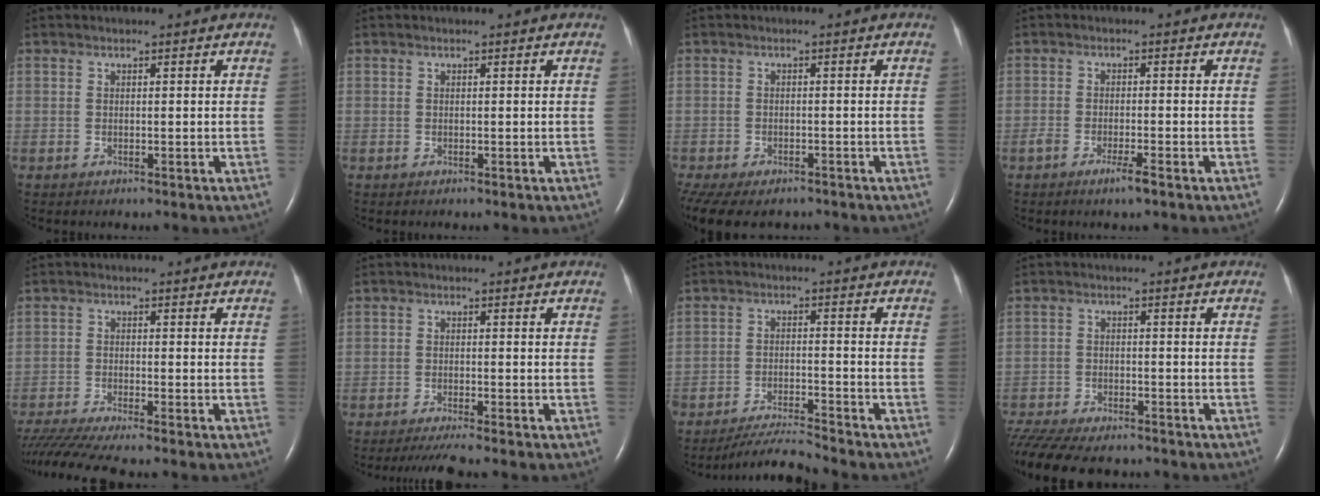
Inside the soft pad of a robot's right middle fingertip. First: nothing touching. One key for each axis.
{"total": 0.0}
{"total": 15.1, "fx": -10.5, "fy": 8.2, "fz": 7.1, "tx": -0.209, "ty": -0.026, "tz": -0.138}
{"total": 2.6, "fx": -1.7, "fy": 0.0, "fz": 2.0, "tx": -0.042, "ty": -0.005, "tz": -0.034}
{"total": 9.6, "fx": -8.4, "fy": -0.7, "fz": 4.5, "tx": -0.073, "ty": -0.027, "tz": -0.141}
{"total": 4.6, "fx": -3.9, "fy": -0.7, "fz": 2.3, "tx": -0.039, "ty": -0.015, "tz": -0.066}
{"total": 5.5, "fx": -5.4, "fy": -1.0, "fz": 0.9, "tx": -0.019, "ty": -0.012, "tz": -0.098}
{"total": 15.0, "fx": -12.8, "fy": 4.2, "fz": 6.6, "tx": -0.161, "ty": -0.020, "tz": -0.189}